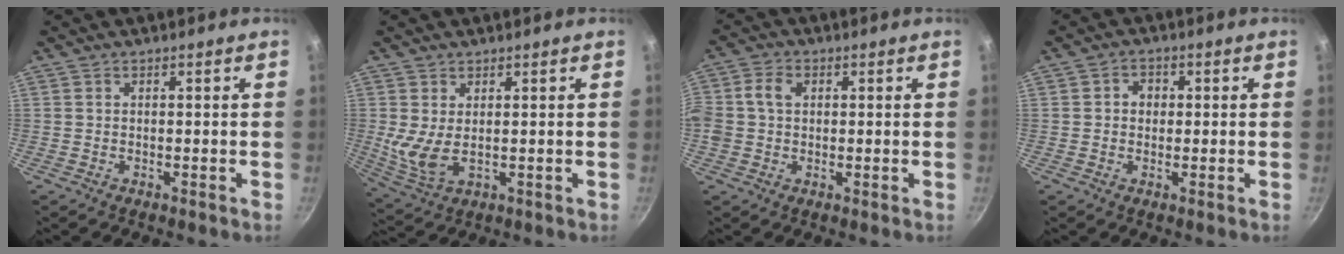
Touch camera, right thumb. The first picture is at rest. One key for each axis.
{"total": 6.1, "fx": 1.0, "fy": 2.9, "fz": 5.2, "tx": -0.102, "ty": -0.018, "tz": 0.033}
{"total": 5.5, "fx": 0.8, "fy": 4.3, "fz": 3.4, "tx": -0.060, "ty": 0.011, "tz": 0.006}
{"total": 3.1, "fx": 0.3, "fy": 2.6, "fz": 1.5, "tx": -0.006, "ty": 0.004, "tz": 0.001}